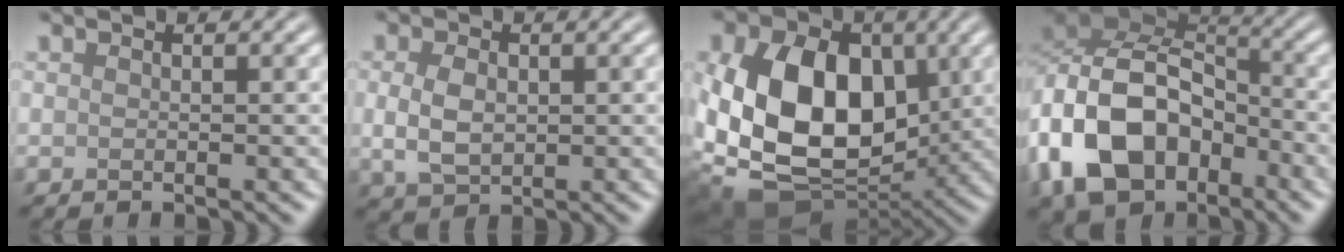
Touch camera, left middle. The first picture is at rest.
{"total": 3.4, "force": [0.1, 2.4, 2.5], "torque": [-0.057, 0.001, 0.002]}
{"total": 13.8, "force": [0.1, 9.7, 9.8], "torque": [-0.197, -0.015, -0.003]}
{"total": 13.6, "force": [-5.4, 9.1, 8.6], "torque": [-0.181, -0.009, -0.105]}